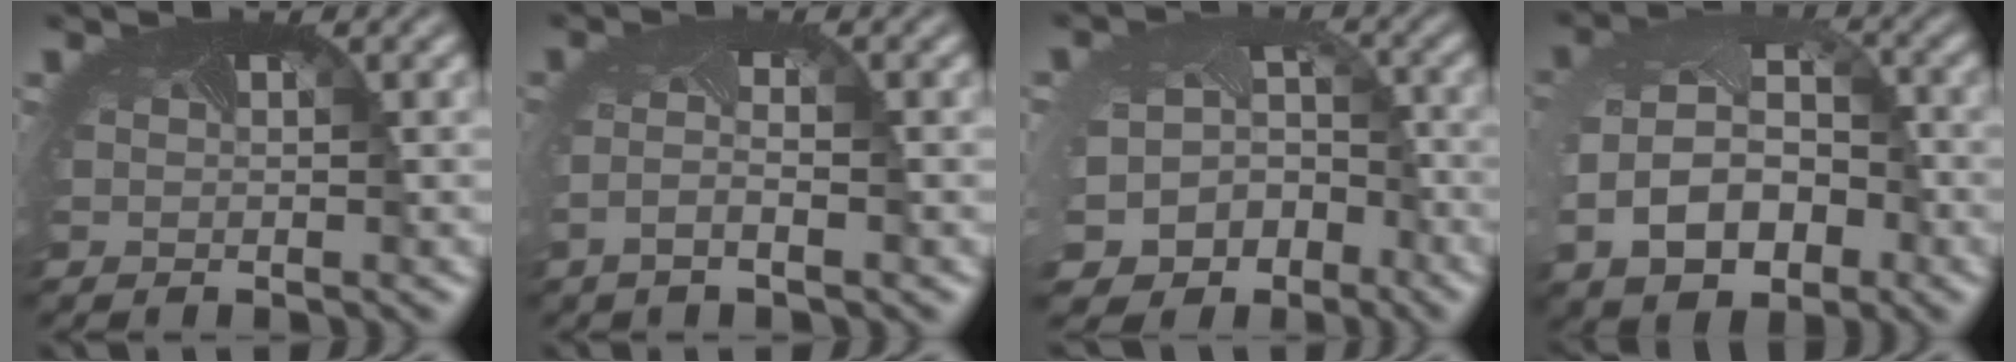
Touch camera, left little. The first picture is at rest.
{"total": 1.7, "force": [-0.9, 0.1, 1.4], "torque": [-0.045, -0.005, -0.024]}
{"total": 10.3, "force": [-6.1, 7.9, 2.6], "torque": [-0.061, -0.057, -0.077]}
{"total": 7.6, "force": [-2.0, 5.4, 4.9], "torque": [-0.118, -0.020, -0.034]}